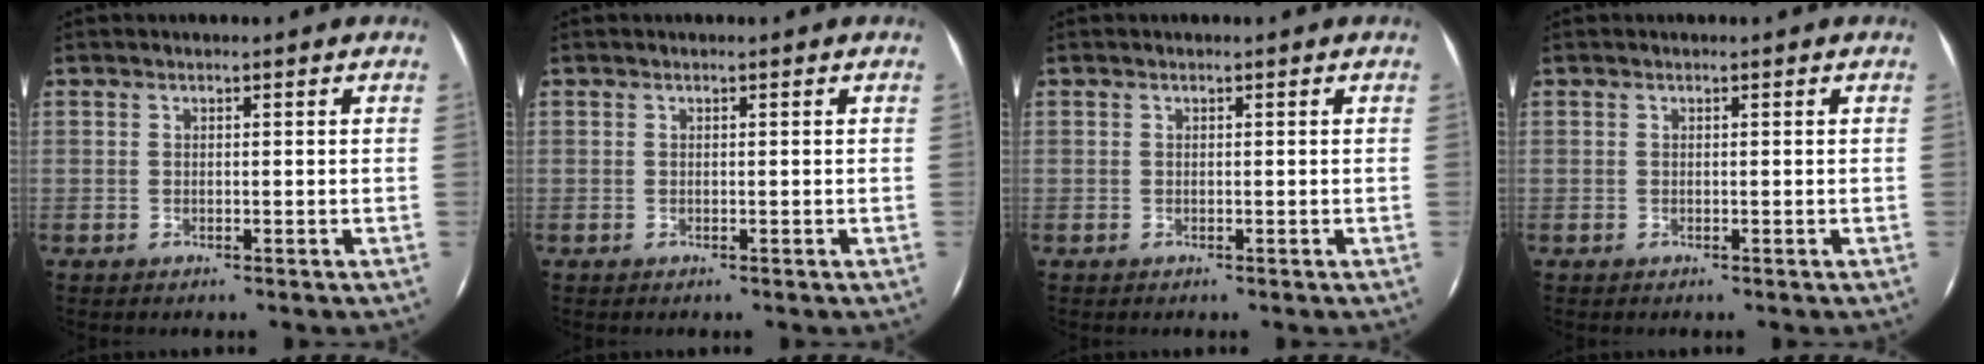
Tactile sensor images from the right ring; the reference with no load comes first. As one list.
[{"total": 0.0}, {"total": 0.0}, {"total": 0.0}]